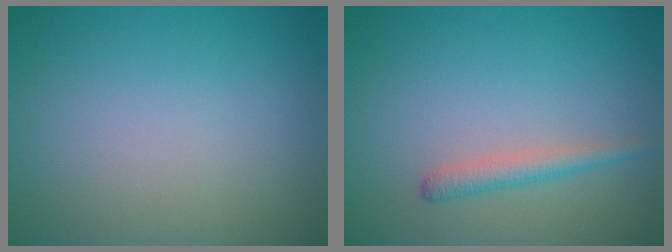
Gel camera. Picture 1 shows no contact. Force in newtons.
{"total": 1.7, "press": 1.7, "slide": 0.1}